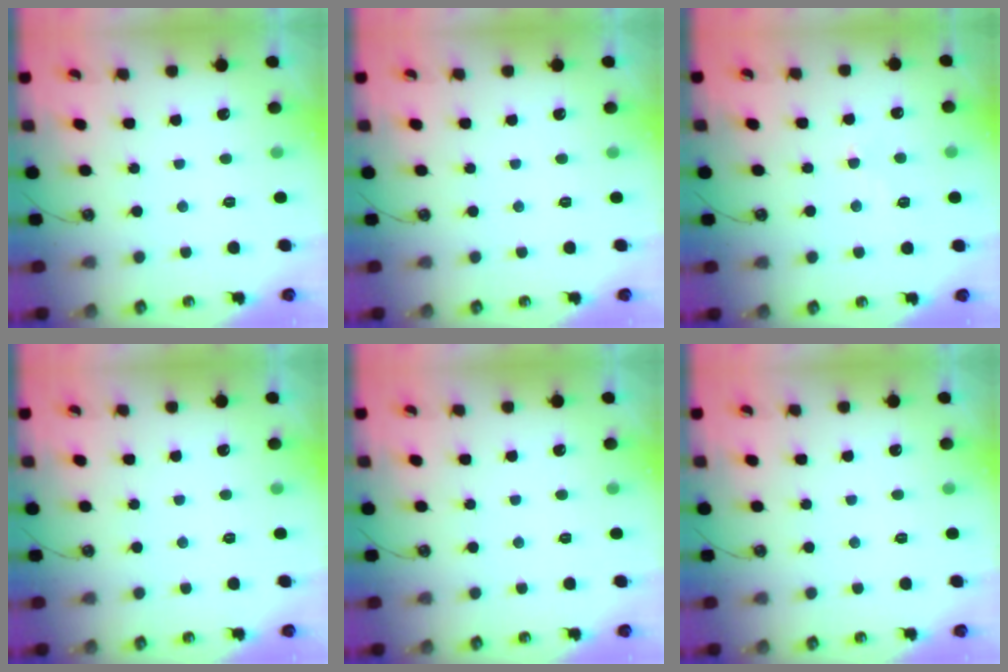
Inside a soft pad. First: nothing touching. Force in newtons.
{"total": 0.0}
{"total": 1.1, "press": 1.0, "slide": 0.5}
{"total": 0.0}
{"total": 0.0}
{"total": 0.0}